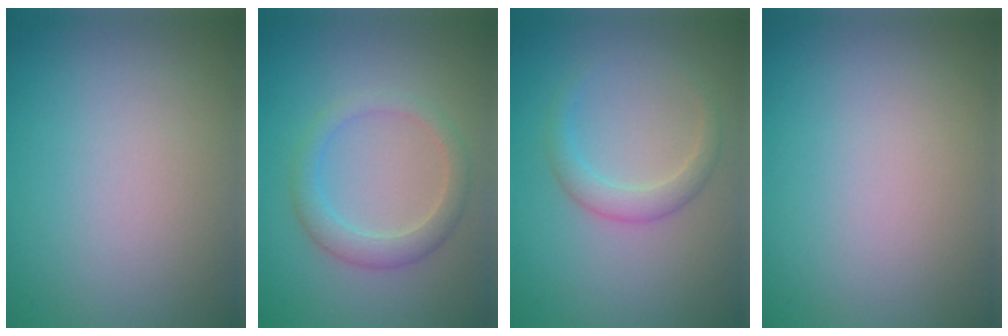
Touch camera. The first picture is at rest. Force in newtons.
{"total": 2.7, "press": 2.7, "slide": 0.1}
{"total": 2.0, "press": 2.0, "slide": 0.1}
{"total": 0.0}